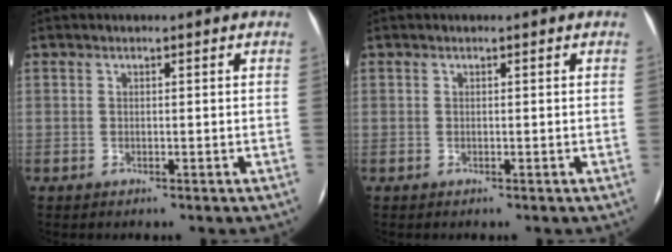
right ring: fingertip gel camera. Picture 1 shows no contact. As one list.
[{"total": 0.0}]